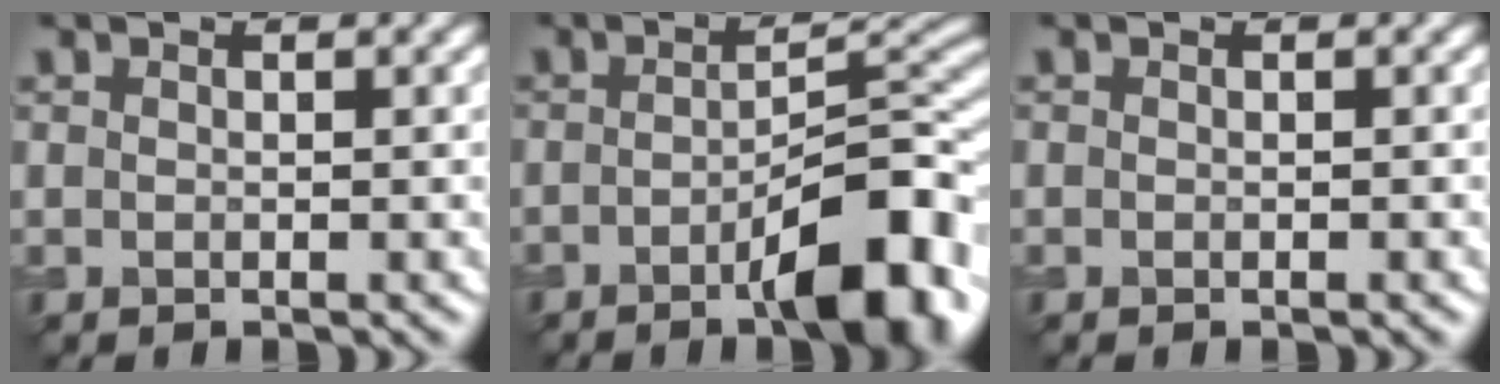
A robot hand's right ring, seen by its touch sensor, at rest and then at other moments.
{"total": 9.2, "force": [-3.8, 2.4, 8.1], "torque": [-0.103, 0.011, -0.047]}
{"total": 0.0}